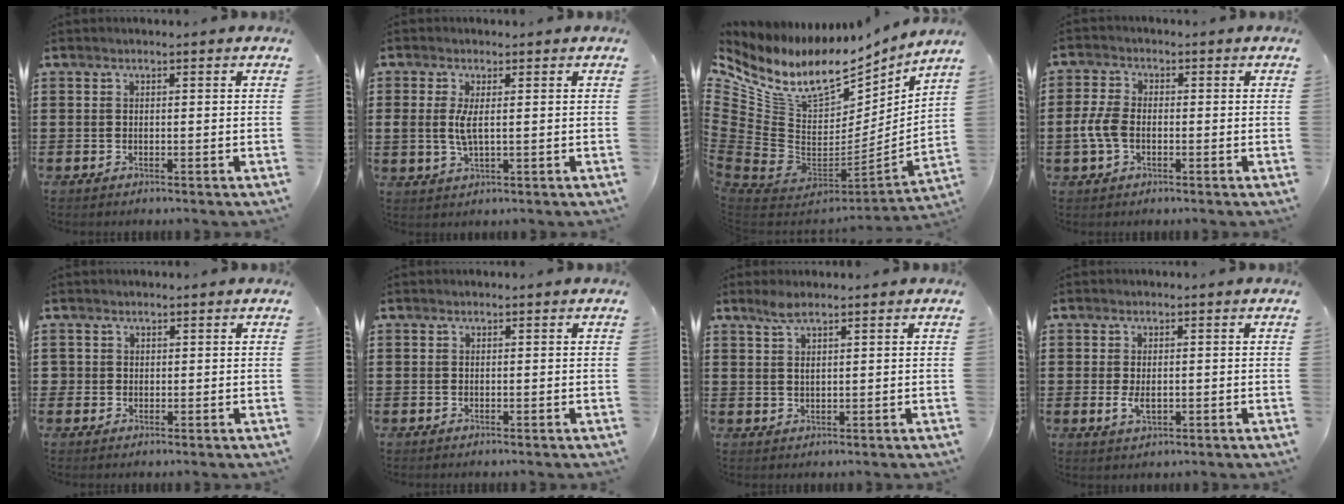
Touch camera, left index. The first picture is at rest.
{"total": 3.7, "force": [0.4, 1.2, 3.4], "torque": [-0.082, -0.003, 0.002]}
{"total": 12.2, "force": [7.6, 6.6, 7.0], "torque": [-0.176, -0.059, 0.131]}
{"total": 5.0, "force": [-0.9, 3.0, 3.9], "torque": [-0.099, -0.003, -0.023]}
{"total": 1.2, "force": [0.5, 1.0, 0.1], "torque": [-0.005, 0.003, 0.011]}
{"total": 0.0}
{"total": 2.3, "force": [1.6, 0.4, 1.7], "torque": [-0.036, 0.003, 0.028]}
{"total": 2.6, "force": [-0.1, 1.3, 2.3], "torque": [-0.052, 0.000, -0.005]}